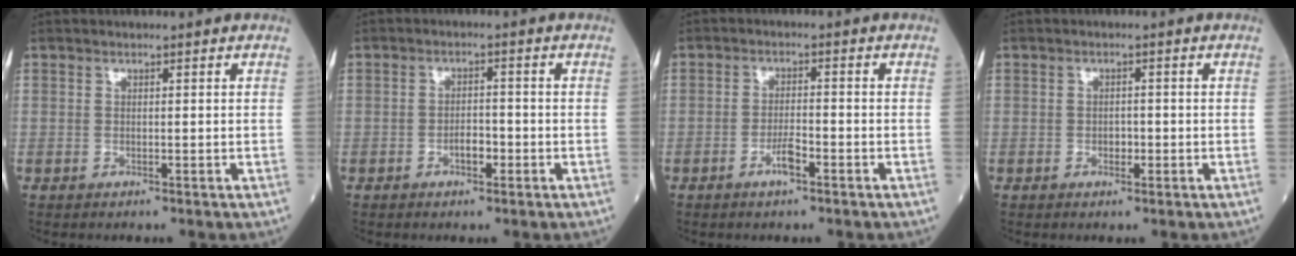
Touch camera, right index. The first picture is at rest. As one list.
[{"total": 2.6, "force": [-1.2, 1.2, 2.0], "torque": [-0.030, 0.006, -0.020]}, {"total": 3.0, "force": [-1.8, 0.5, 2.4], "torque": [-0.045, 0.001, -0.034]}, {"total": 1.4, "force": [-0.5, 0.9, 0.9], "torque": [-0.012, 0.004, -0.006]}]